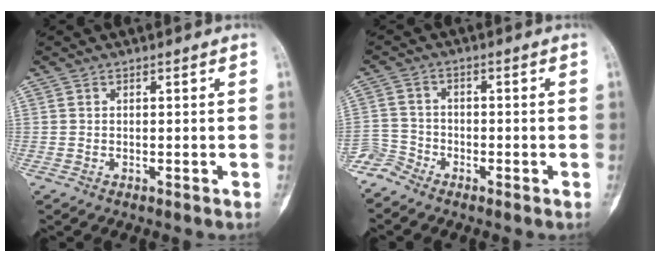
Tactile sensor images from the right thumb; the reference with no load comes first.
{"total": 3.7, "force": [-3.3, 1.6, -0.3], "torque": [0.010, 0.007, -0.078]}